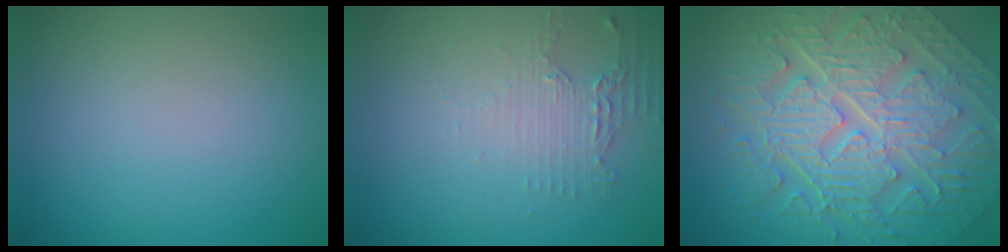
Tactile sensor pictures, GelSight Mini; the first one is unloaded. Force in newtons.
{"total": 2.0, "press": 1.6, "slide": 1.1}
{"total": 10.5, "press": 7.2, "slide": 7.7}